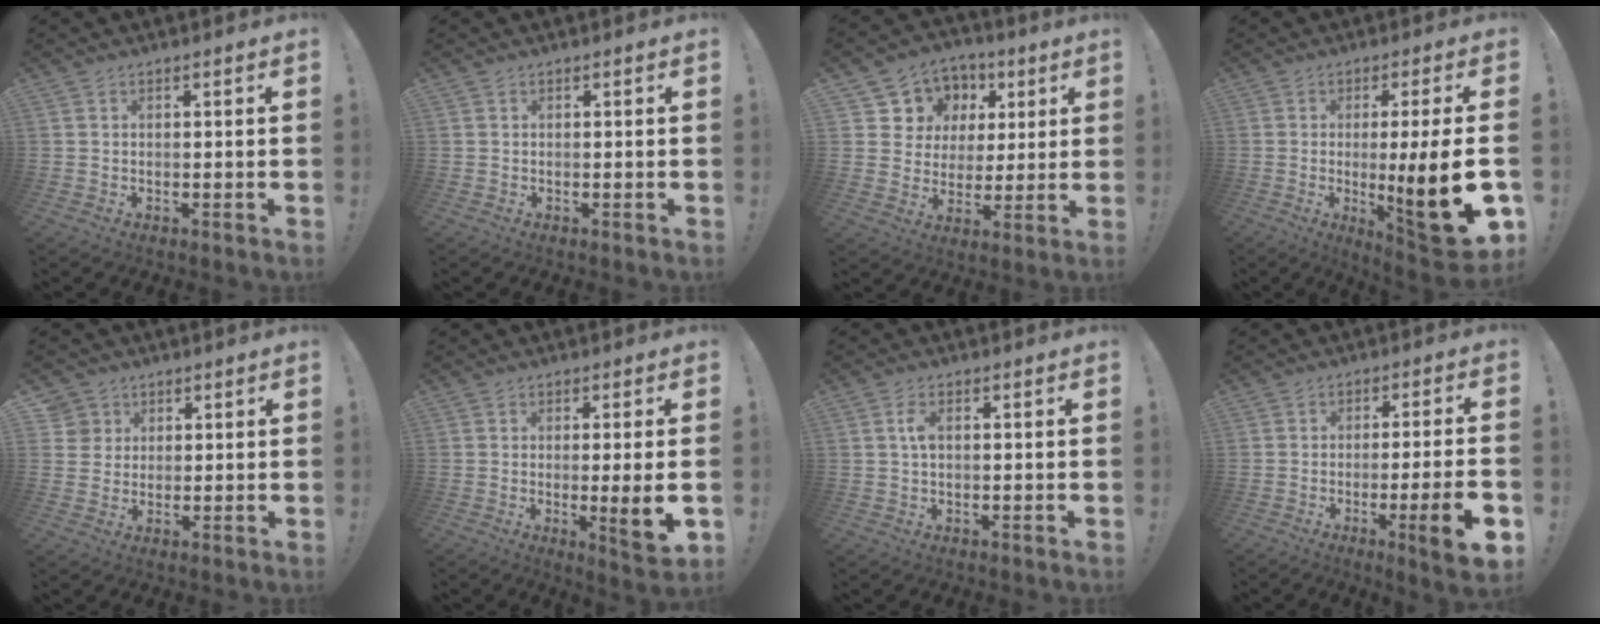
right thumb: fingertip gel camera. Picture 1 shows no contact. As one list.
[{"total": 0.0}, {"total": 10.1, "force": [3.6, 9.2, 1.8], "torque": [-0.027, -0.026, 0.084]}, {"total": 16.9, "force": [-2.8, 0.6, 16.7], "torque": [-0.249, -0.009, -0.039]}, {"total": 5.1, "force": [2.4, 4.4, 0.5], "torque": [-0.008, -0.011, 0.046]}, {"total": 8.3, "force": [-1.0, -0.1, 8.3], "torque": [-0.111, -0.012, -0.017]}, {"total": 3.4, "force": [0.4, 1.7, 3.0], "torque": [-0.051, 0.004, 0.005]}, {"total": 12.0, "force": [-4.2, 0.3, 11.3], "torque": [-0.159, 0.005, -0.059]}]